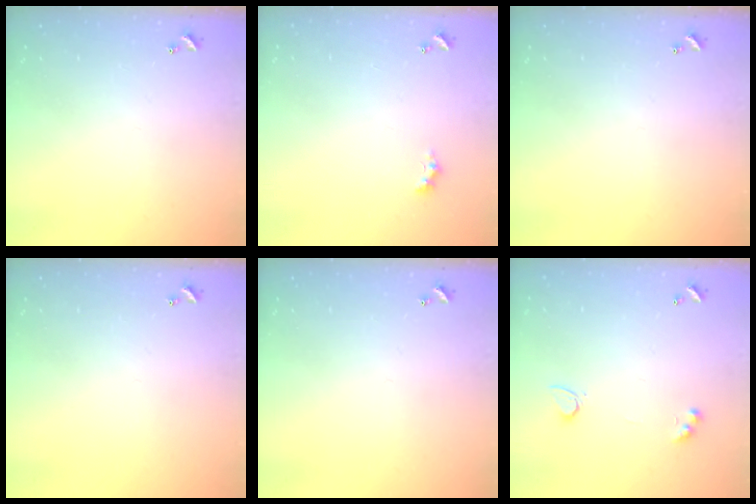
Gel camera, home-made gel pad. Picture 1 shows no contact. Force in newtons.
{"total": 1.1, "press": 1.1, "slide": 0.4}
{"total": 0.0}
{"total": 0.0}
{"total": 0.0}
{"total": 2.9, "press": 2.6, "slide": 1.3}